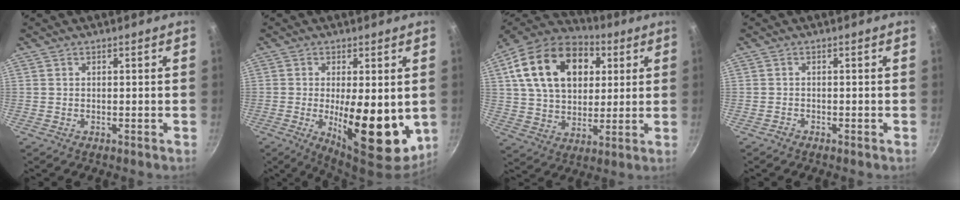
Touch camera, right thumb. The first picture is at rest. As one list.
[{"total": 15.3, "force": [-1.7, 5.7, 14.1], "torque": [-0.187, -0.015, -0.013]}, {"total": 22.9, "force": [6.9, 15.5, 15.3], "torque": [-0.245, 0.002, 0.110]}, {"total": 0.7, "force": [-0.6, 0.2, 0.1], "torque": [-0.012, 0.009, -0.012]}]